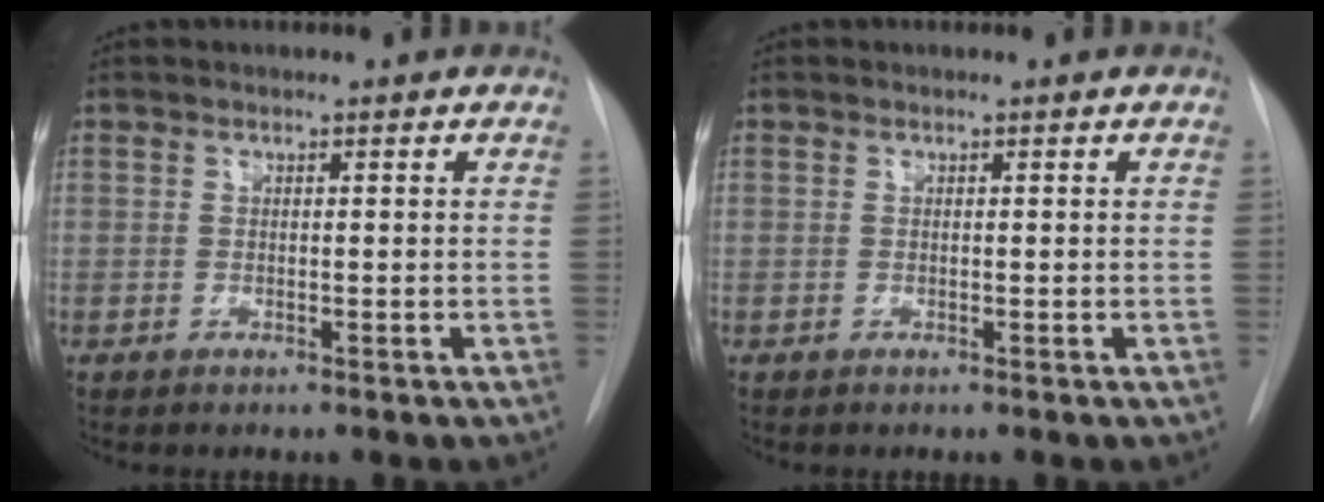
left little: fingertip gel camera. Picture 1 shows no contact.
{"total": 0.0}